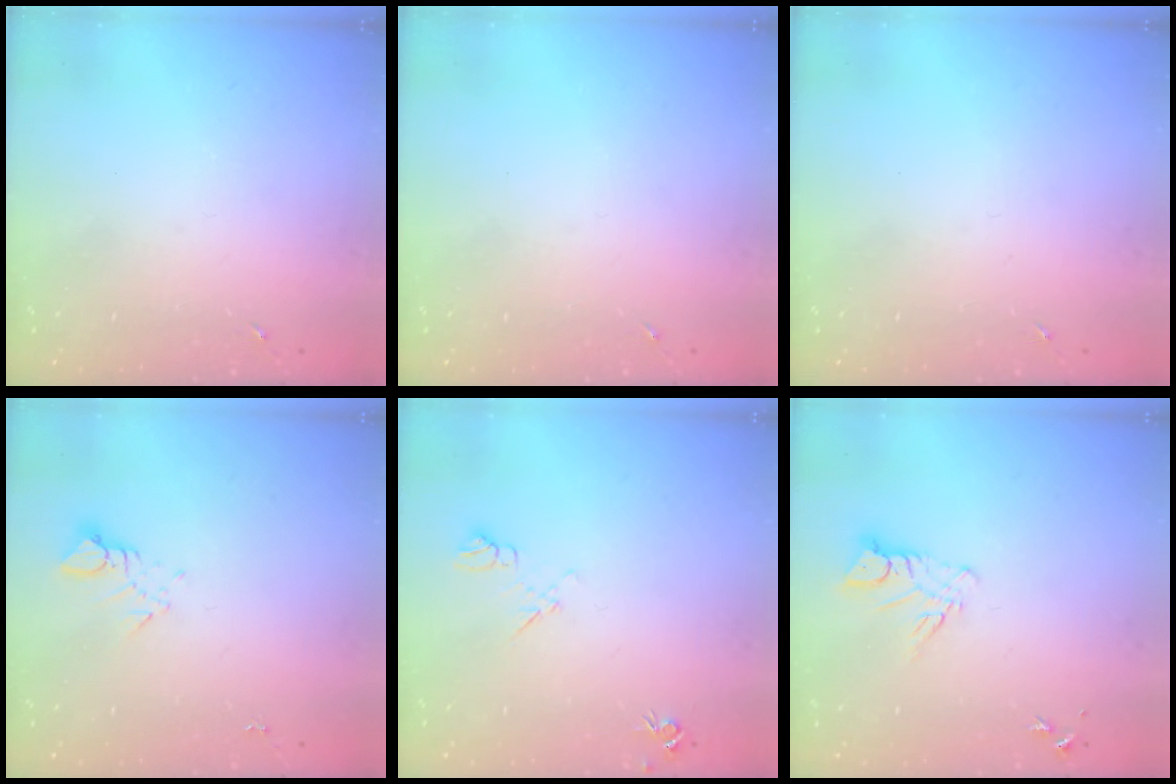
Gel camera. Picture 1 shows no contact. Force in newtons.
{"total": 0.0}
{"total": 0.0}
{"total": 3.2, "press": 3.2, "slide": 0.2}
{"total": 7.8, "press": 7.8, "slide": 0.9}
{"total": 7.0, "press": 7.0, "slide": 0.7}